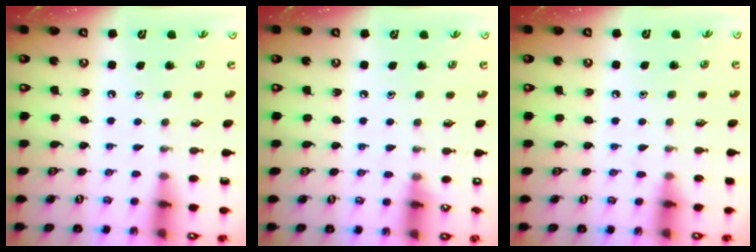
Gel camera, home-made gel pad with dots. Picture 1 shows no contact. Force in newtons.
{"total": 3.0, "press": 2.9, "slide": 0.4}
{"total": 5.0, "press": 5.0, "slide": 0.7}